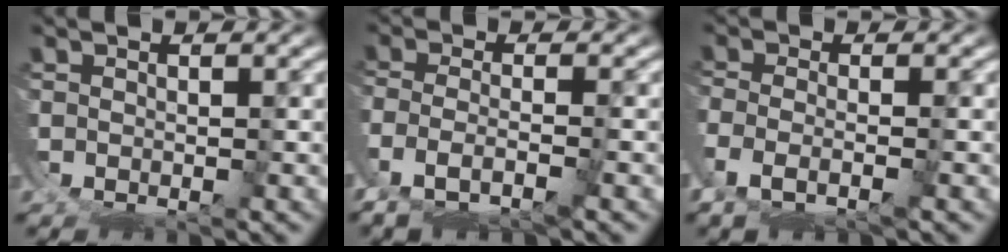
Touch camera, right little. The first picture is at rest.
{"total": 4.4, "force": [-2.0, 1.9, 3.4], "torque": [-0.077, -0.022, -0.022]}
{"total": 2.8, "force": [-1.1, 0.4, 2.5], "torque": [-0.059, -0.015, -0.008]}